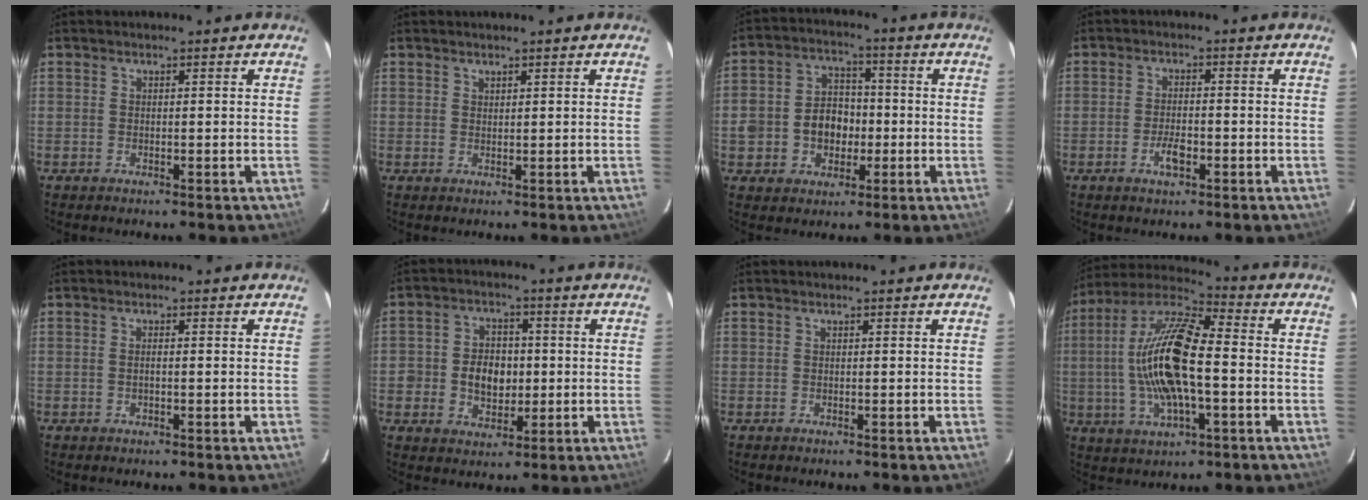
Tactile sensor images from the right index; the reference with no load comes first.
{"total": 0.7, "force": [0.7, 0.3, 0.0], "torque": [-0.001, 0.001, 0.014]}
{"total": 9.5, "force": [-1.8, 7.8, 5.1], "torque": [-0.115, 0.028, -0.024]}
{"total": 4.0, "force": [-1.8, 1.5, 3.2], "torque": [-0.065, -0.001, -0.030]}
{"total": 1.2, "force": [-0.2, 0.2, 1.1], "torque": [-0.022, 0.002, -0.005]}
{"total": 7.5, "force": [-0.8, 5.9, 4.6], "torque": [-0.094, 0.012, -0.007]}
{"total": 0.0}
{"total": 17.9, "force": [-1.7, 5.8, 16.8], "torque": [-0.331, 0.006, -0.039]}